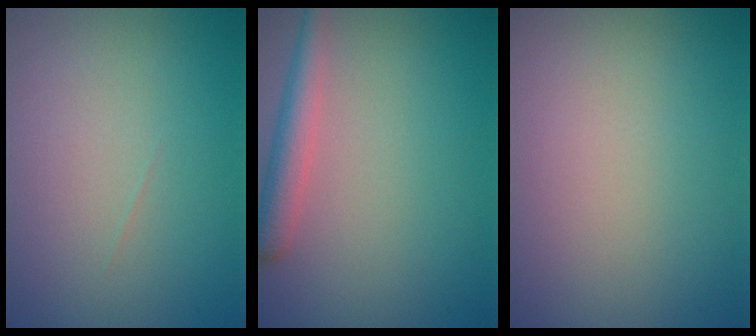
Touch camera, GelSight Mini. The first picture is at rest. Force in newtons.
{"total": 2.9, "press": 2.9, "slide": 0.2}
{"total": 0.0}